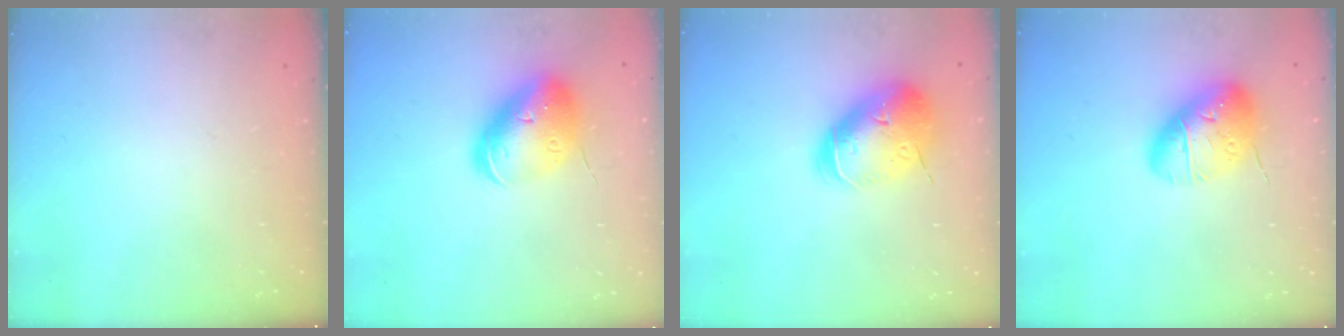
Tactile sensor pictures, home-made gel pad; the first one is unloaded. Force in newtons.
{"total": 16.6, "press": 16.4, "slide": 2.9}
{"total": 19.8, "press": 19.6, "slide": 3.1}
{"total": 16.2, "press": 16.0, "slide": 3.0}